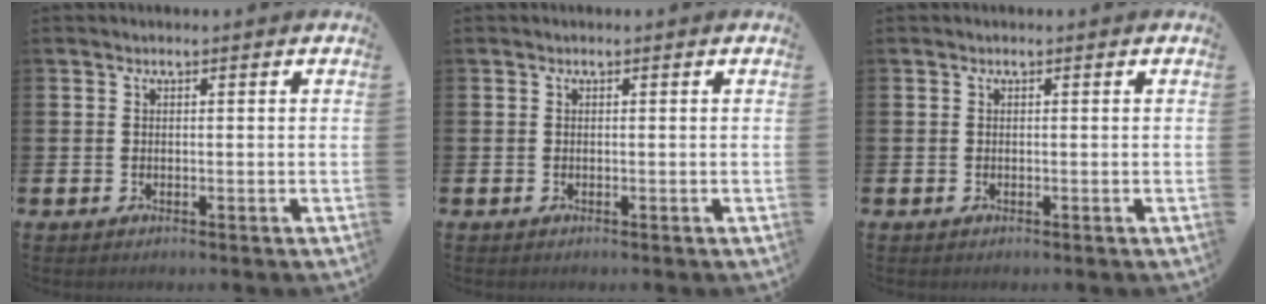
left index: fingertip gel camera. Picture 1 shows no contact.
{"total": 0.0}
{"total": 0.0}